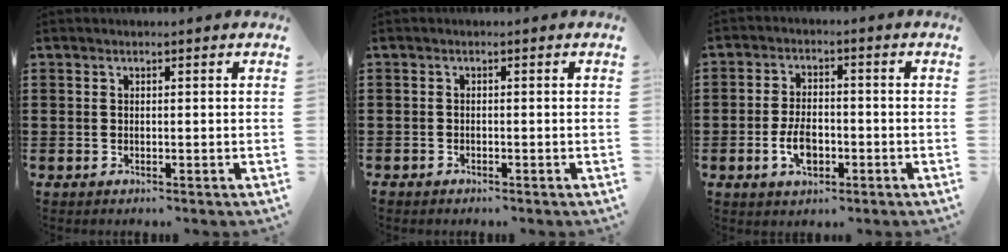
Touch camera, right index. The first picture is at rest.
{"total": 0.6, "force": [-0.6, 0.1, 0.1], "torque": [-0.004, -0.003, -0.012]}
{"total": 5.1, "force": [-1.6, 2.7, 4.1], "torque": [-0.092, -0.002, -0.031]}